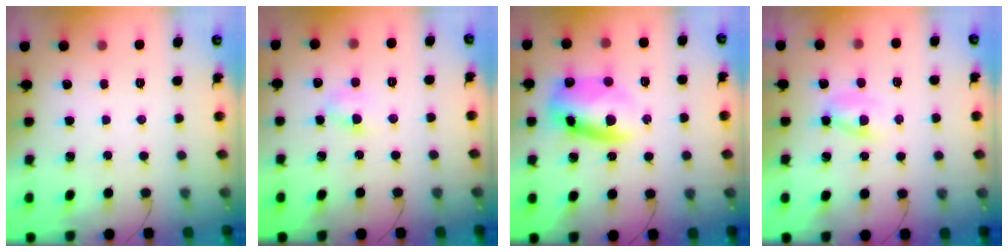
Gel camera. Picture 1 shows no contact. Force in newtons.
{"total": 4.2, "press": 4.0, "slide": 1.3}
{"total": 11.1, "press": 10.8, "slide": 2.3}
{"total": 1.9, "press": 1.6, "slide": 1.0}